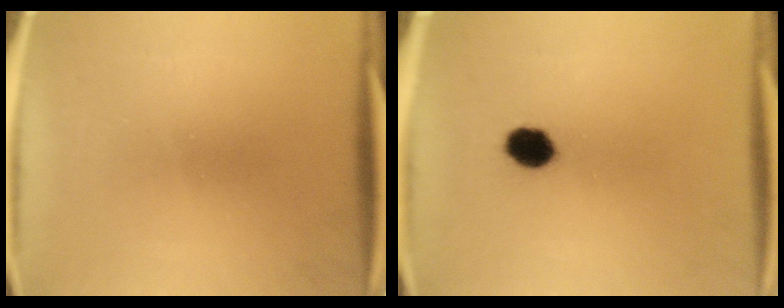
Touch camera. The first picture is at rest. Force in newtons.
{"total": 5.4}